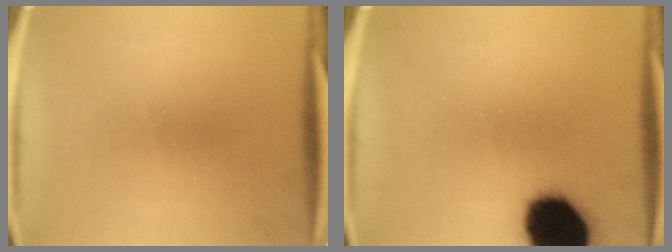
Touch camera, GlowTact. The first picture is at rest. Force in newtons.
{"total": 19.3}